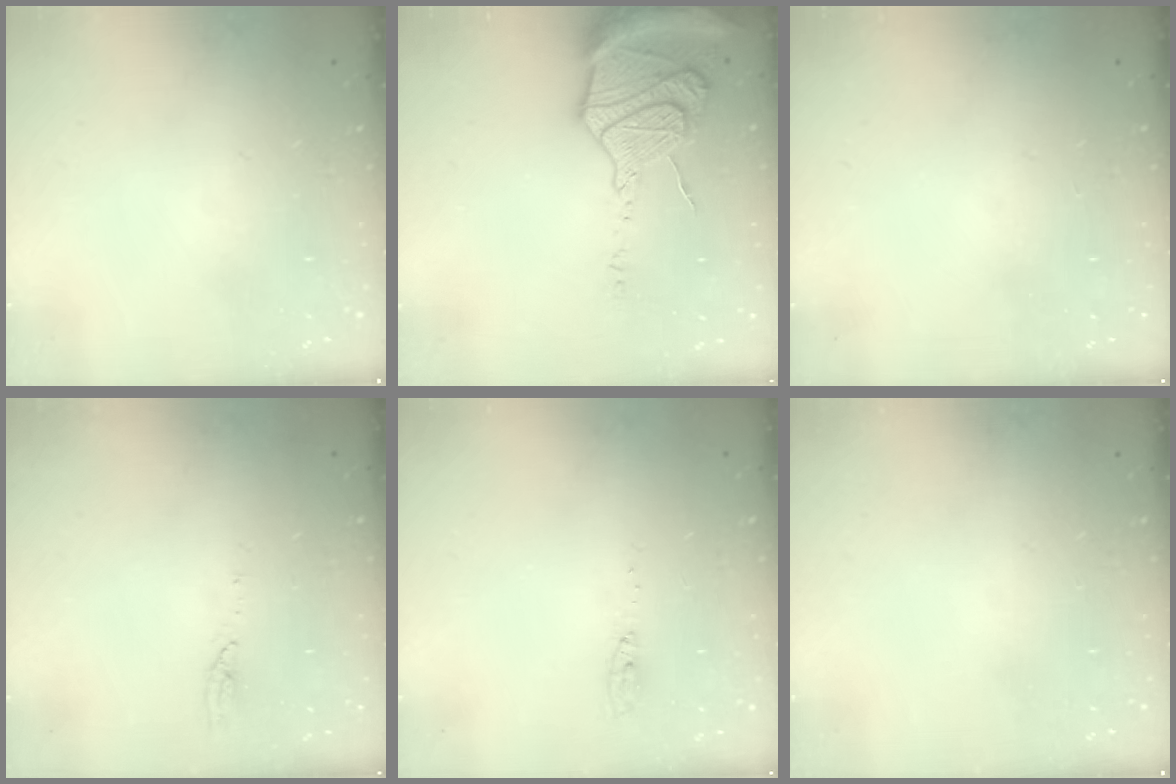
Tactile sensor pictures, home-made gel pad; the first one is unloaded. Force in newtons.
{"total": 18.9, "press": 18.8, "slide": 1.8}
{"total": 0.0}
{"total": 3.3, "press": 3.3, "slide": 0.3}
{"total": 4.6, "press": 4.4, "slide": 1.3}
{"total": 0.0}